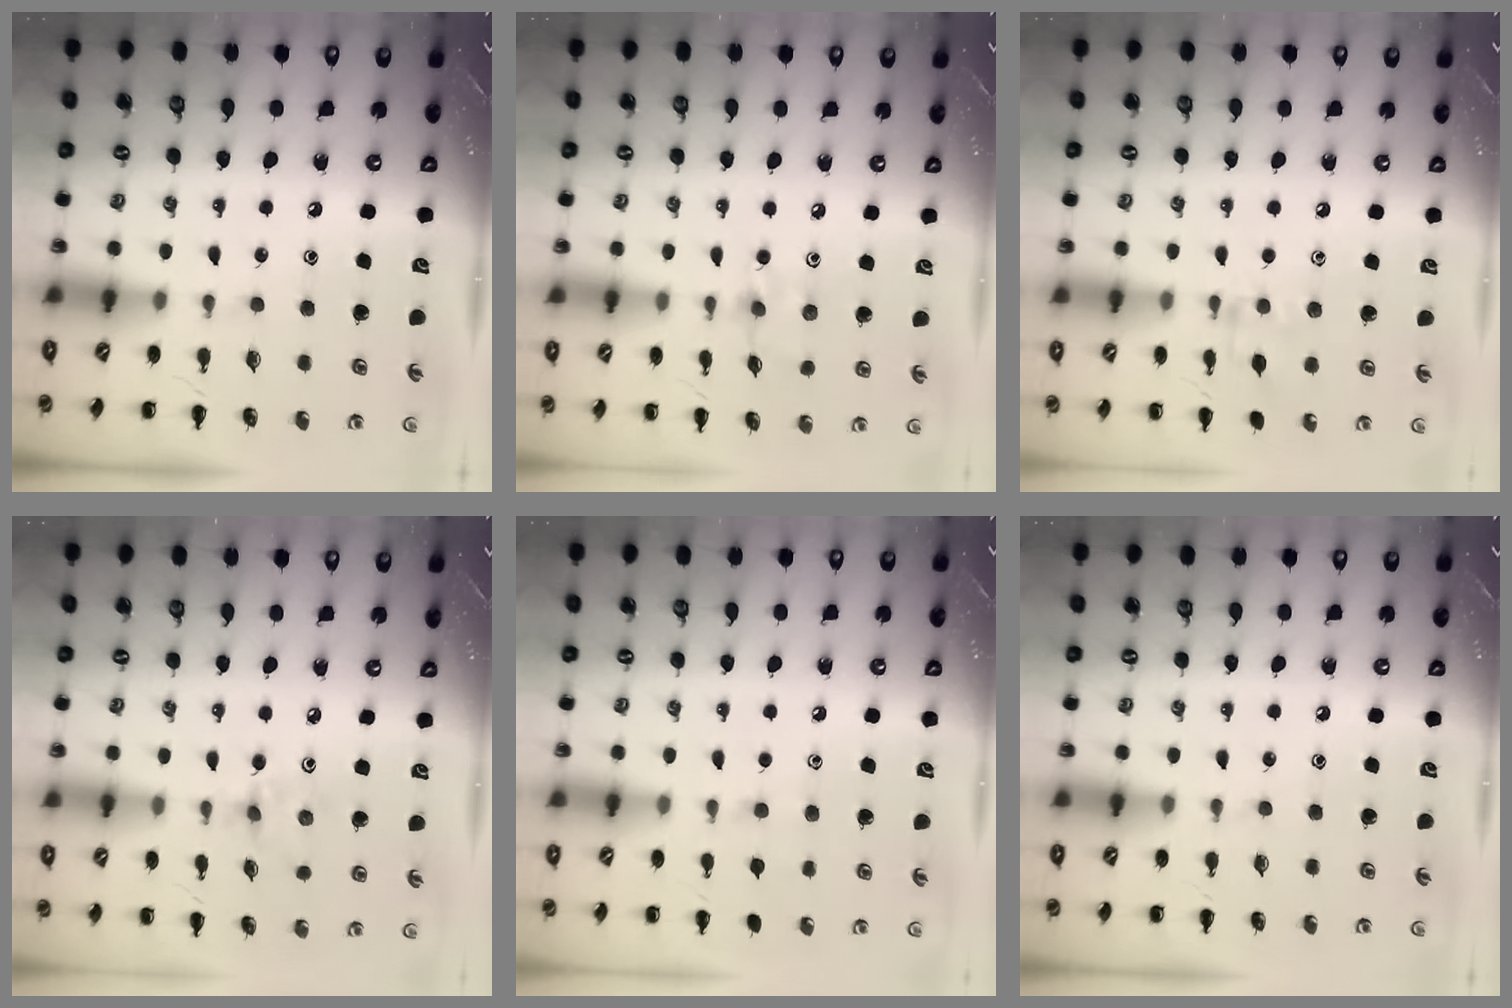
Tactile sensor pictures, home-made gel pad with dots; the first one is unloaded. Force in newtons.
{"total": 4.7, "press": 4.6, "slide": 1.2}
{"total": 6.5, "press": 6.5, "slide": 1.1}
{"total": 2.7, "press": 2.5, "slide": 0.8}
{"total": 4.9, "press": 4.5, "slide": 1.9}
{"total": 0.0}